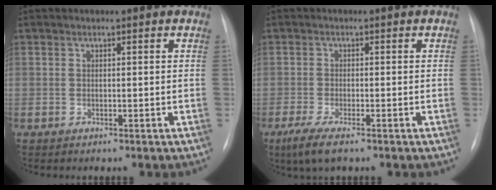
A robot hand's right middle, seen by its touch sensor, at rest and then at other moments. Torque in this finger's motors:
{"motor_torque": [0.87, -0.81, 0.40, 0.05]}